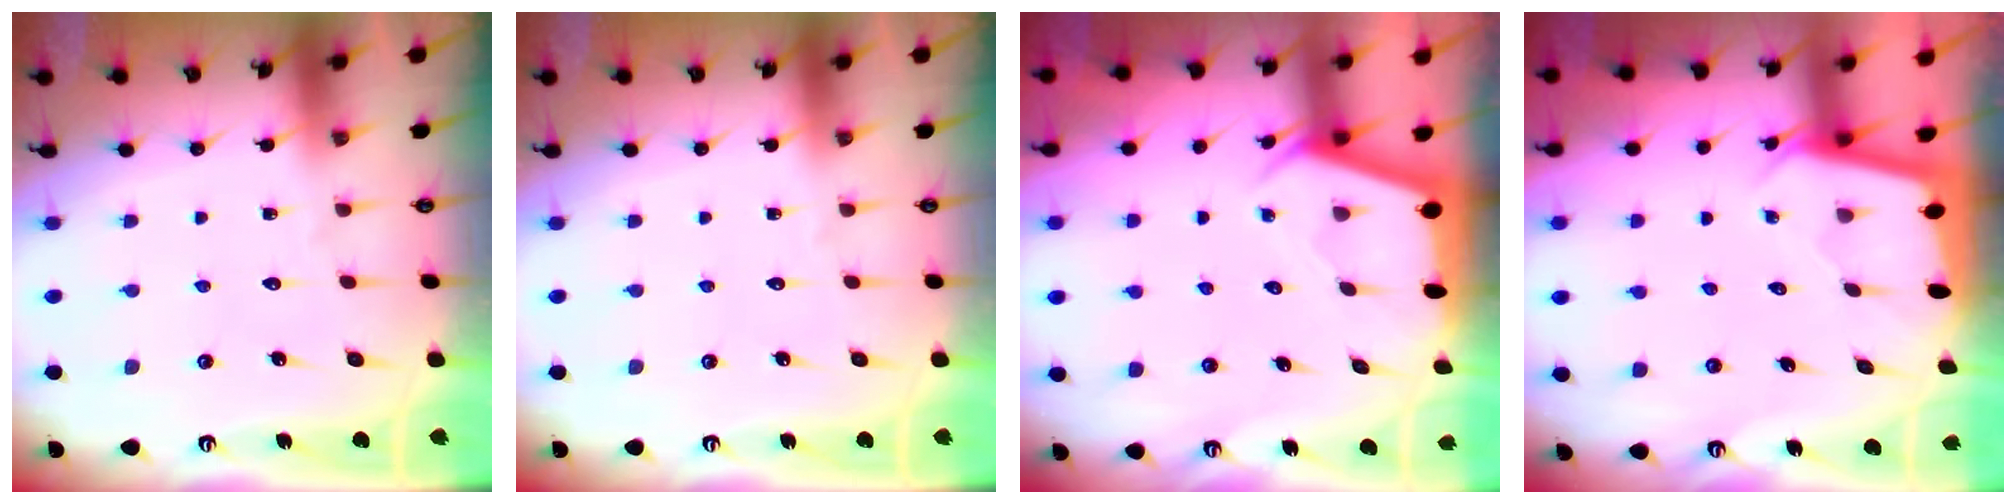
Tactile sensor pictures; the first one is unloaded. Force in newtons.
{"total": 0.0}
{"total": 2.2, "press": 2.2, "slide": 0.3}
{"total": 1.6, "press": 1.6, "slide": 0.1}